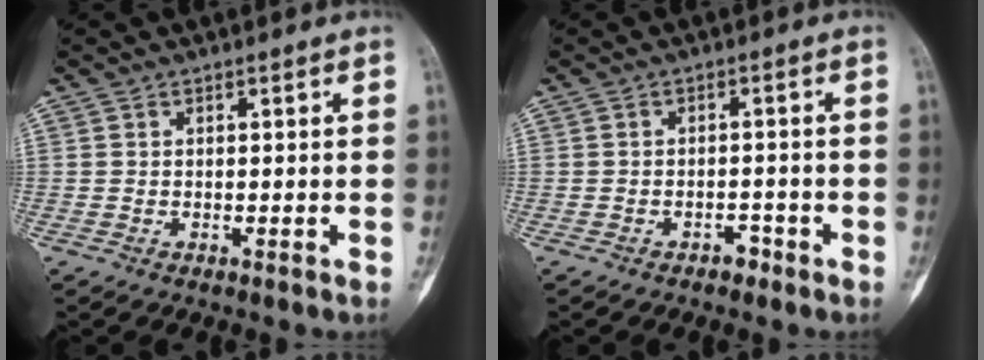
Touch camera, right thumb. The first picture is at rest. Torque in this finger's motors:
{"motor_torque": [0.70, -0.42, 0.21, -0.38, 0.05]}